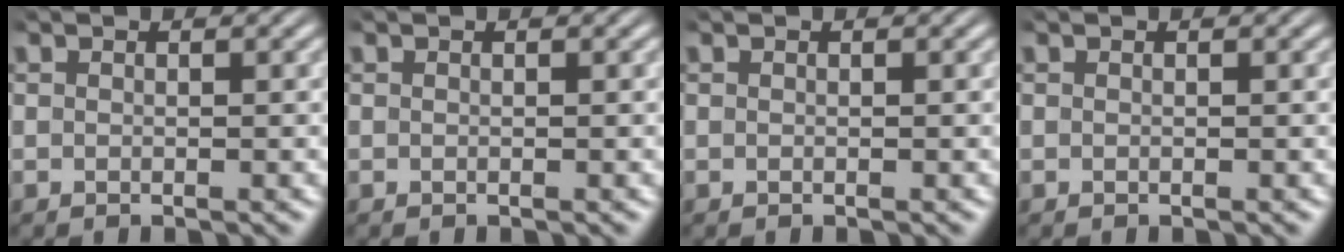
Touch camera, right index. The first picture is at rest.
{"total": 0.0}
{"total": 0.0}
{"total": 0.0}